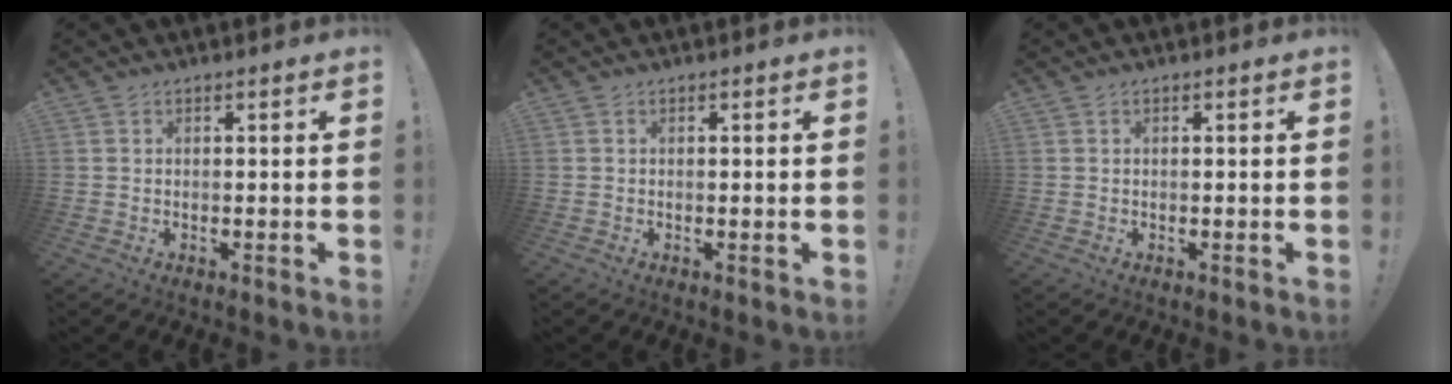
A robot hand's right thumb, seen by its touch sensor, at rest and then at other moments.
{"total": 0.5, "force": [0.0, 0.0, 0.5], "torque": [-0.007, -0.001, -0.001]}
{"total": 0.0}